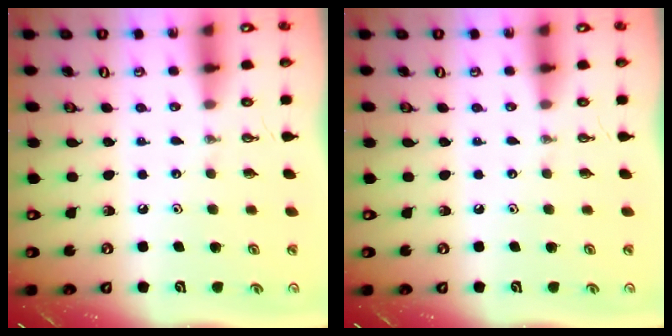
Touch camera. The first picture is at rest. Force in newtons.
{"total": 0.0}